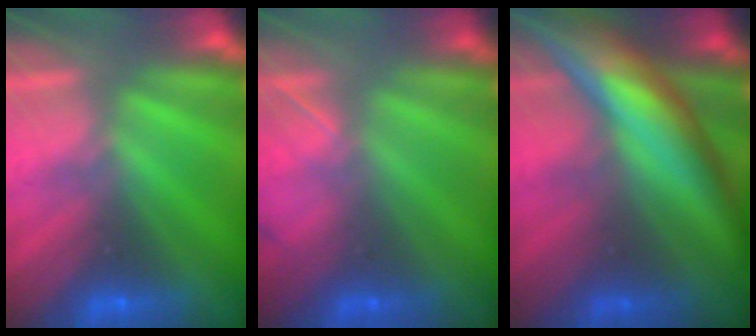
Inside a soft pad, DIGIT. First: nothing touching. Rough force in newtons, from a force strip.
{"total": 1.3}
{"total": 5.6}